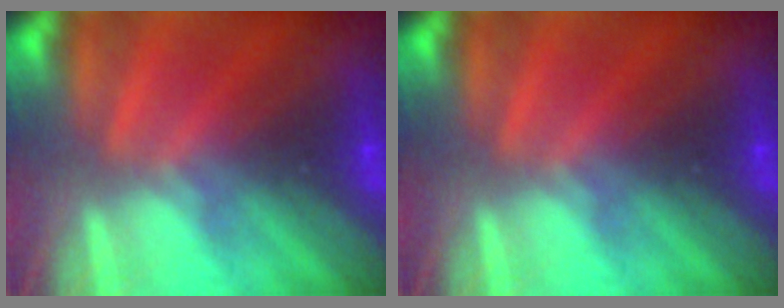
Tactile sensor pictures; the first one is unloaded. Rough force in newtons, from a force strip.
{"total": 0.0}